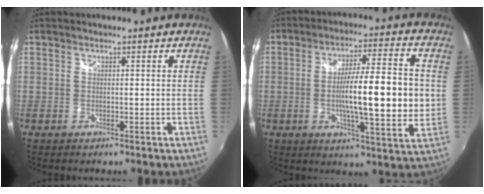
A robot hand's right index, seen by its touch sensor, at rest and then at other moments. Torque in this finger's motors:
{"motor_torque": [2.14, 0.00, 0.83, 0.21]}